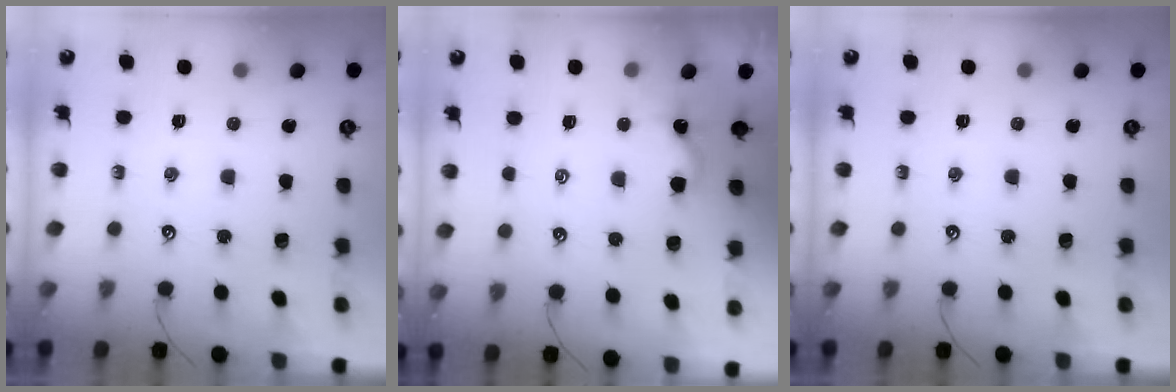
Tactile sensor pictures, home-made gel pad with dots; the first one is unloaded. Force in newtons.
{"total": 1.5, "press": 1.5, "slide": 0.2}
{"total": 0.0}